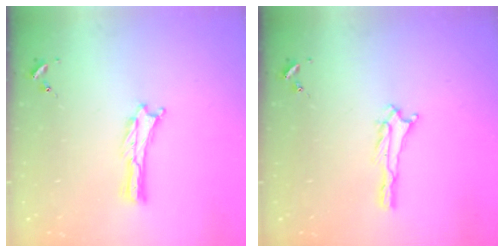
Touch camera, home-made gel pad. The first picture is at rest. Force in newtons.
{"total": 1.0, "press": 1.0, "slide": 0.1}